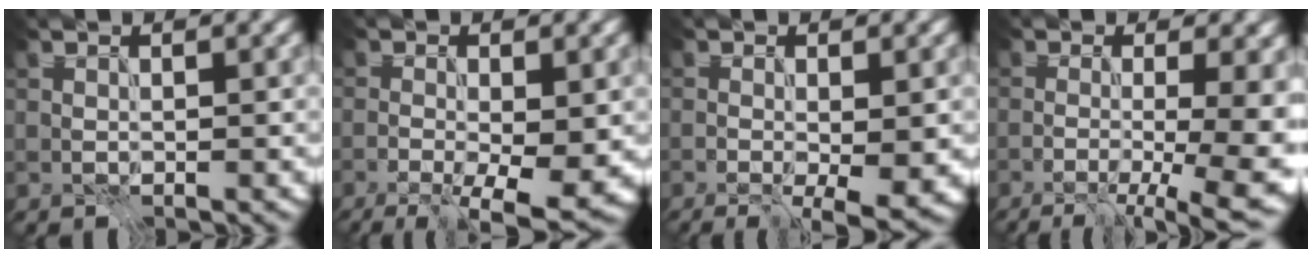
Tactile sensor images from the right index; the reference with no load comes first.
{"total": 6.2, "force": [-1.7, 1.7, 5.8], "torque": [-0.086, -0.015, -0.023]}
{"total": 4.1, "force": [-0.9, 0.9, 3.9], "torque": [-0.044, -0.008, -0.011]}
{"total": 11.6, "force": [-1.5, 4.5, 10.6], "torque": [-0.075, 0.000, -0.017]}